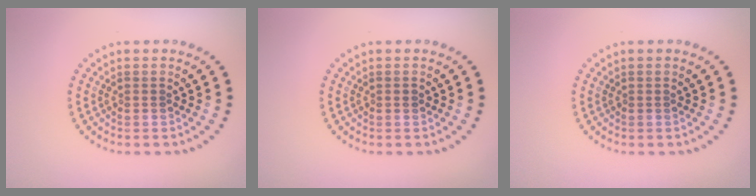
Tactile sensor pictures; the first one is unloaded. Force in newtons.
{"total": 0.6, "press": 0.6, "slide": 0.1}
{"total": 0.0}